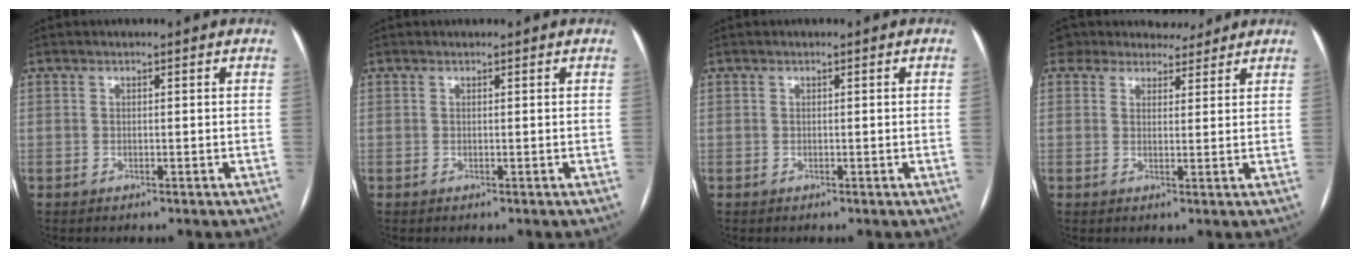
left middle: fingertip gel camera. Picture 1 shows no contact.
{"total": 0.0}
{"total": 0.6, "force": [-0.1, -0.2, 0.5], "torque": [-0.005, -0.001, -0.003]}
{"total": 8.7, "force": [8.1, 2.8, 1.2], "torque": [-0.011, 0.019, 0.116]}